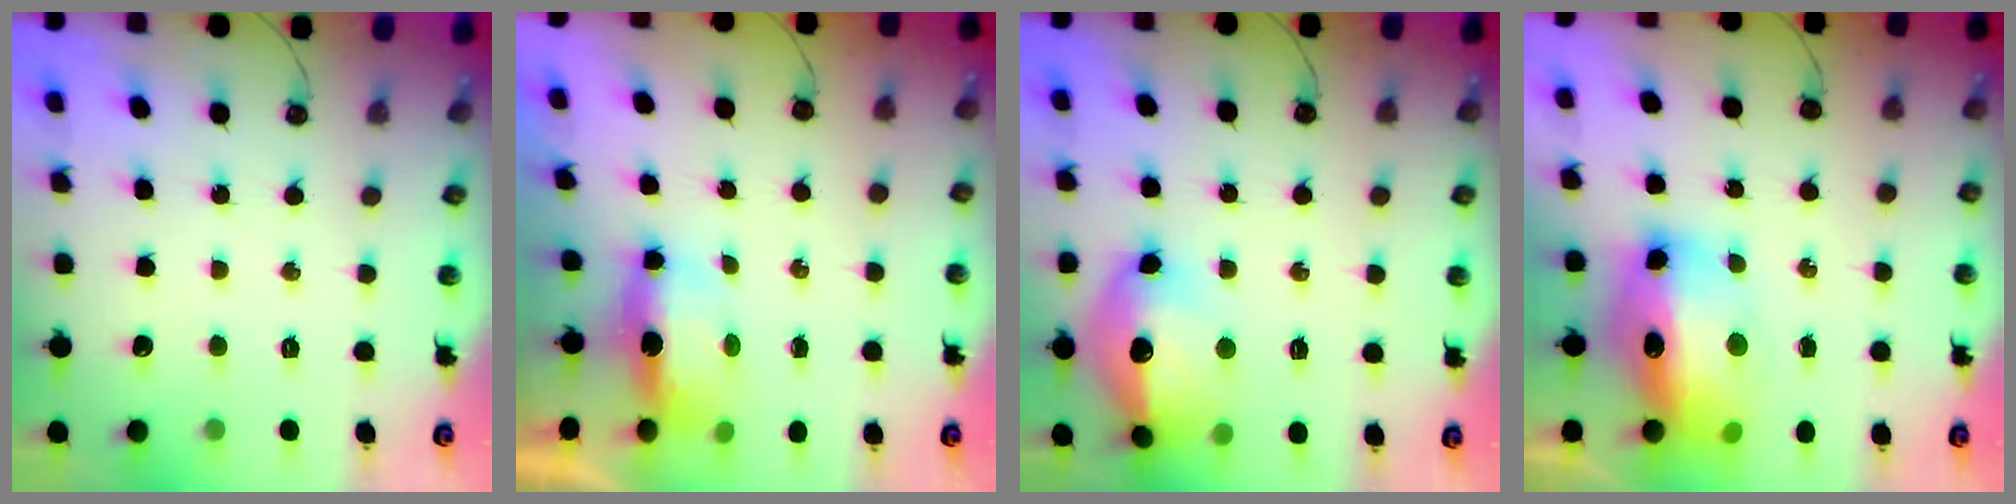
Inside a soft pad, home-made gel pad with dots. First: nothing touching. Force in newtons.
{"total": 6.7, "press": 6.4, "slide": 2.2}
{"total": 17.8, "press": 17.8, "slide": 1.4}
{"total": 16.4, "press": 16.3, "slide": 1.6}